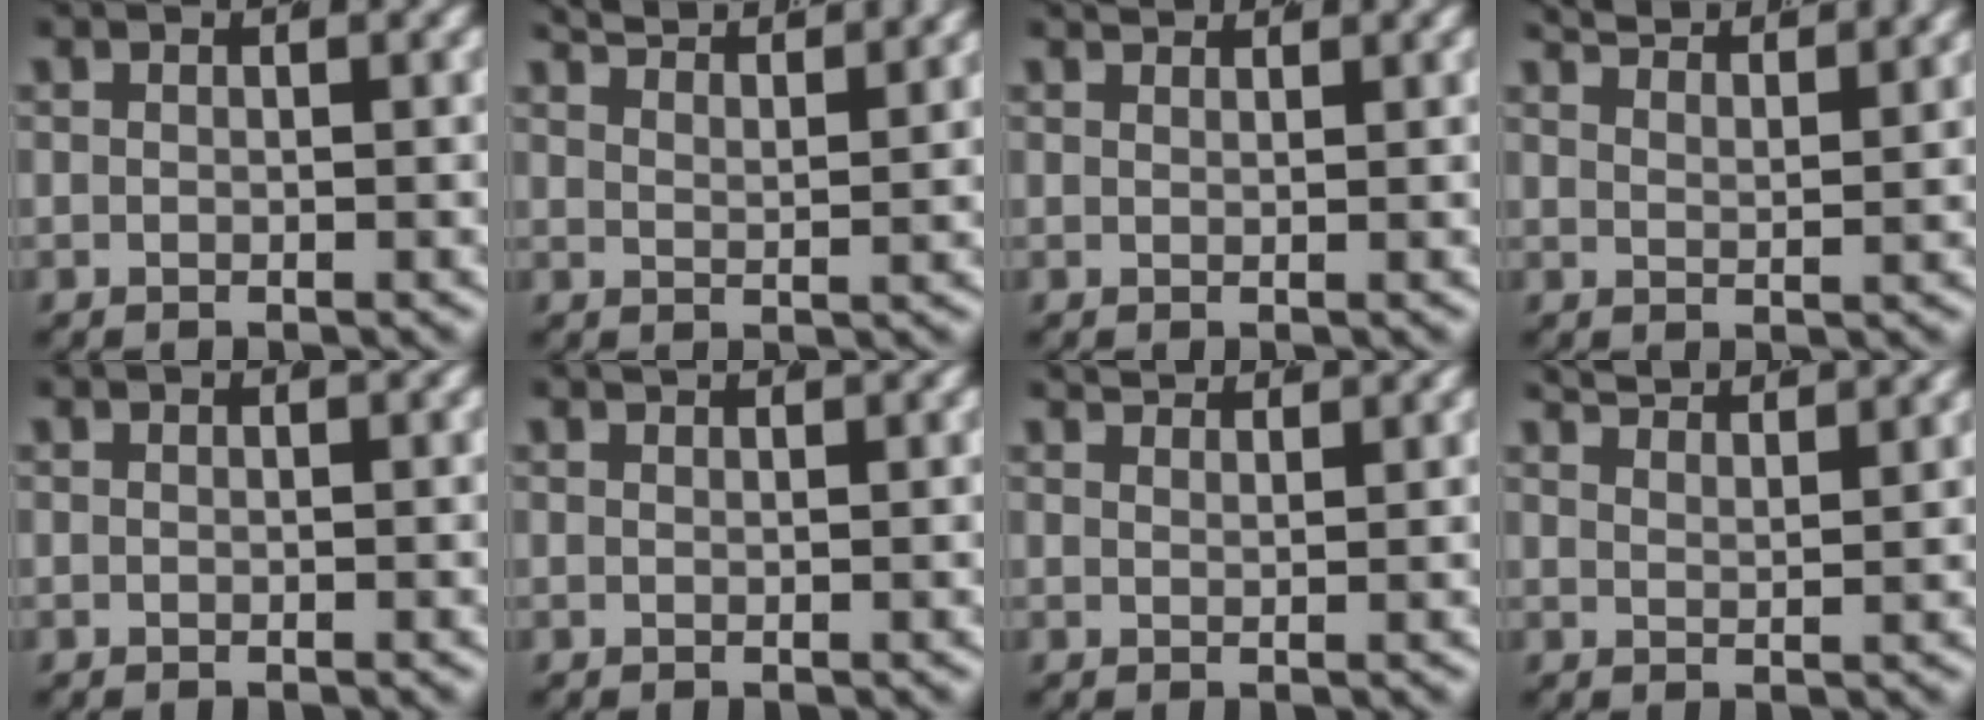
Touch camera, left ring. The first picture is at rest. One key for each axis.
{"total": 5.6, "fx": 5.1, "fy": 0.7, "fz": 2.2, "tx": -0.038, "ty": 0.007, "tz": 0.084}
{"total": 1.5, "fx": 1.4, "fy": -0.4, "fz": 0.2, "tx": 0.000, "ty": 0.001, "tz": 0.026}
{"total": 5.0, "fx": 4.6, "fy": 0.5, "fz": 1.8, "tx": -0.033, "ty": 0.005, "tz": 0.078}
{"total": 0.0}
{"total": 1.3, "fx": 1.2, "fy": -0.3, "fz": 0.4, "tx": -0.002, "ty": 0.003, "tz": 0.020}
{"total": 2.5, "fx": 2.4, "fy": -0.2, "fz": 0.6, "tx": -0.008, "ty": 0.002, "tz": 0.042}
{"total": 4.5, "fx": 4.2, "fy": 0.4, "fz": 1.6, "tx": -0.029, "ty": 0.004, "tz": 0.073}